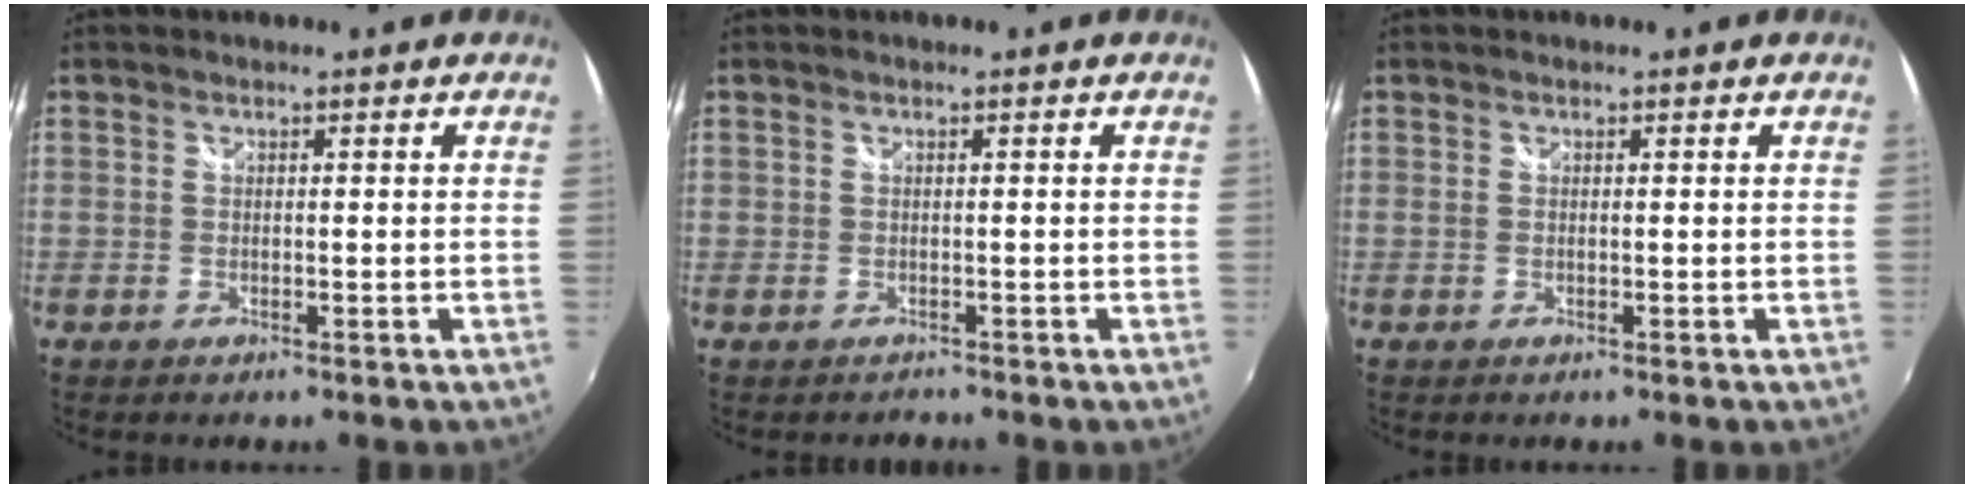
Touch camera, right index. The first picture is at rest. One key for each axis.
{"total": 1.6, "fx": -0.3, "fy": -1.2, "fz": -1.0, "tx": 0.024, "ty": -0.003, "tz": -0.001}
{"total": 0.0}